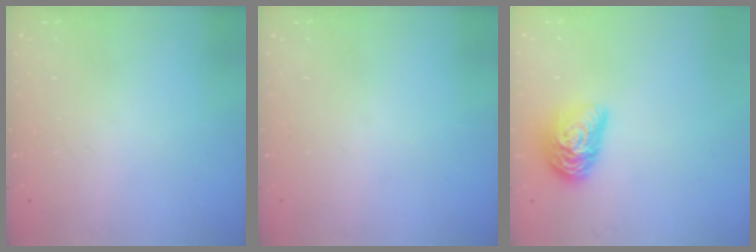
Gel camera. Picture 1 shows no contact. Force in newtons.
{"total": 0.0}
{"total": 12.8, "press": 12.8, "slide": 0.5}